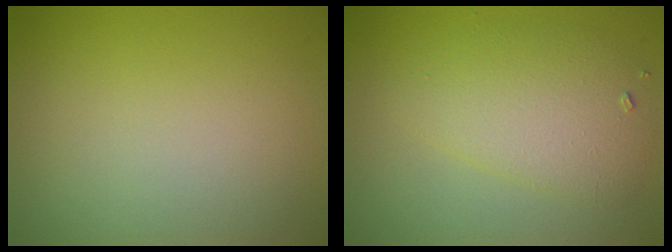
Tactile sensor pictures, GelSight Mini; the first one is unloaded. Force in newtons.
{"total": 3.9, "press": 3.9, "slide": 0.1}